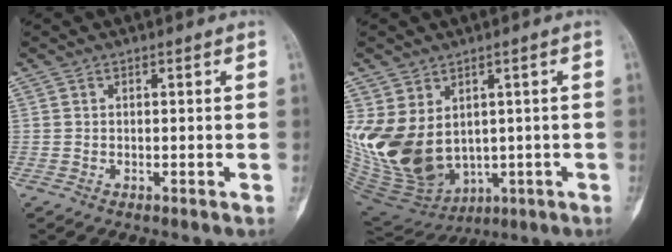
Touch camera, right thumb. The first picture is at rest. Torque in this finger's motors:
{"motor_torque": [-0.89, 2.30, 2.17, 0.26, 0.54]}